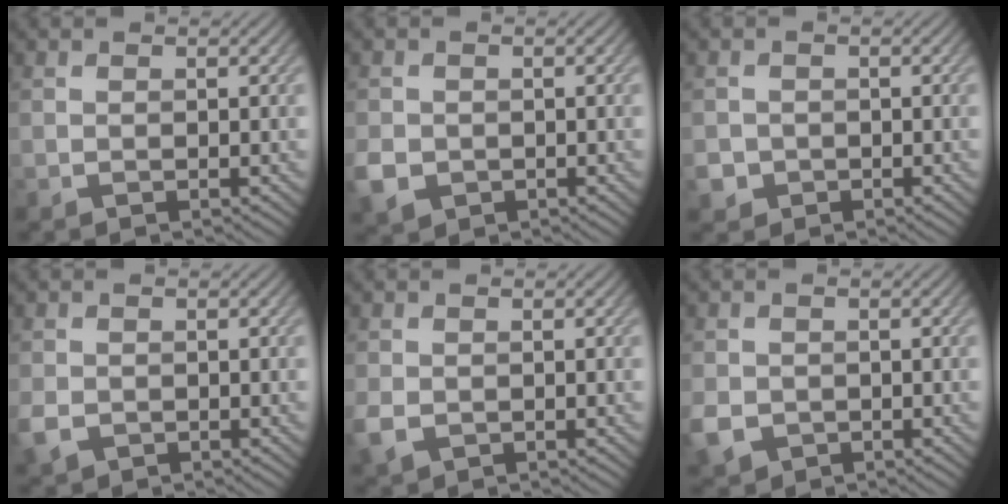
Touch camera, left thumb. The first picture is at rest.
{"total": 3.7, "force": [-1.2, 3.1, 1.6], "torque": [-0.046, -0.011, -0.027]}
{"total": 2.4, "force": [-1.0, 2.1, 0.5], "torque": [-0.013, -0.010, -0.022]}
{"total": 2.8, "force": [-1.1, 2.2, 1.4], "torque": [-0.041, -0.013, -0.025]}
{"total": 2.8, "force": [-0.8, 2.1, 1.6], "torque": [-0.045, -0.012, -0.018]}
{"total": 3.7, "force": [-1.3, 3.1, 1.7], "torque": [-0.047, -0.014, -0.029]}